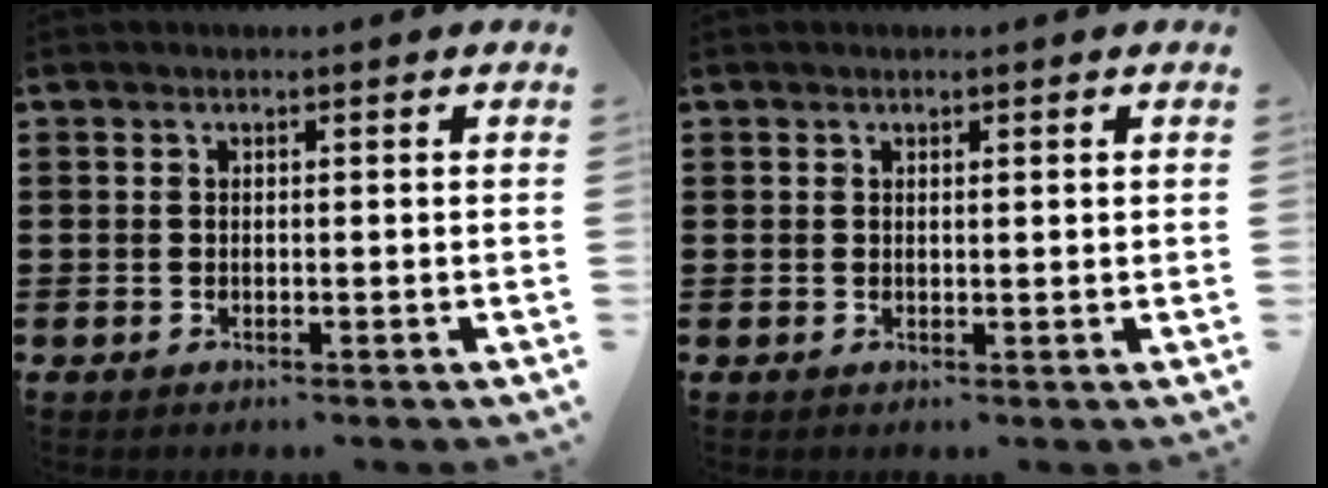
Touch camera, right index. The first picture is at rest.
{"total": 0.6, "force": [0.4, 0.1, 0.5], "torque": [-0.010, 0.001, 0.007]}